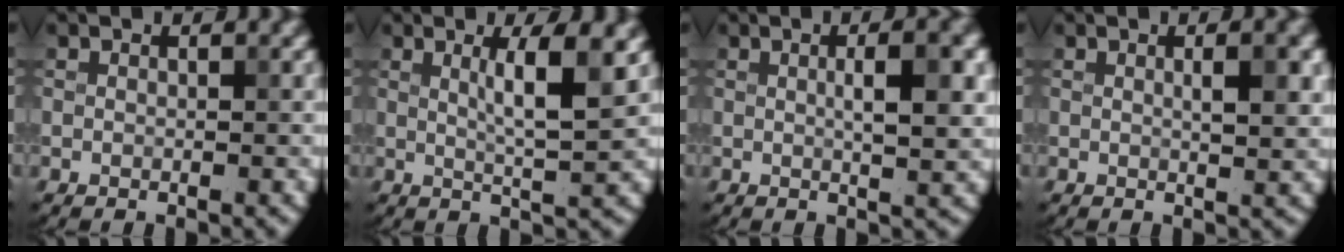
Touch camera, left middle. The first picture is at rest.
{"total": 4.5, "force": [1.3, 0.7, 4.3], "torque": [-0.064, -0.002, 0.022]}
{"total": 4.8, "force": [0.8, 1.2, 4.6], "torque": [-0.059, 0.010, 0.010]}
{"total": 3.2, "force": [0.7, 0.8, 3.0], "torque": [-0.035, 0.006, 0.007]}